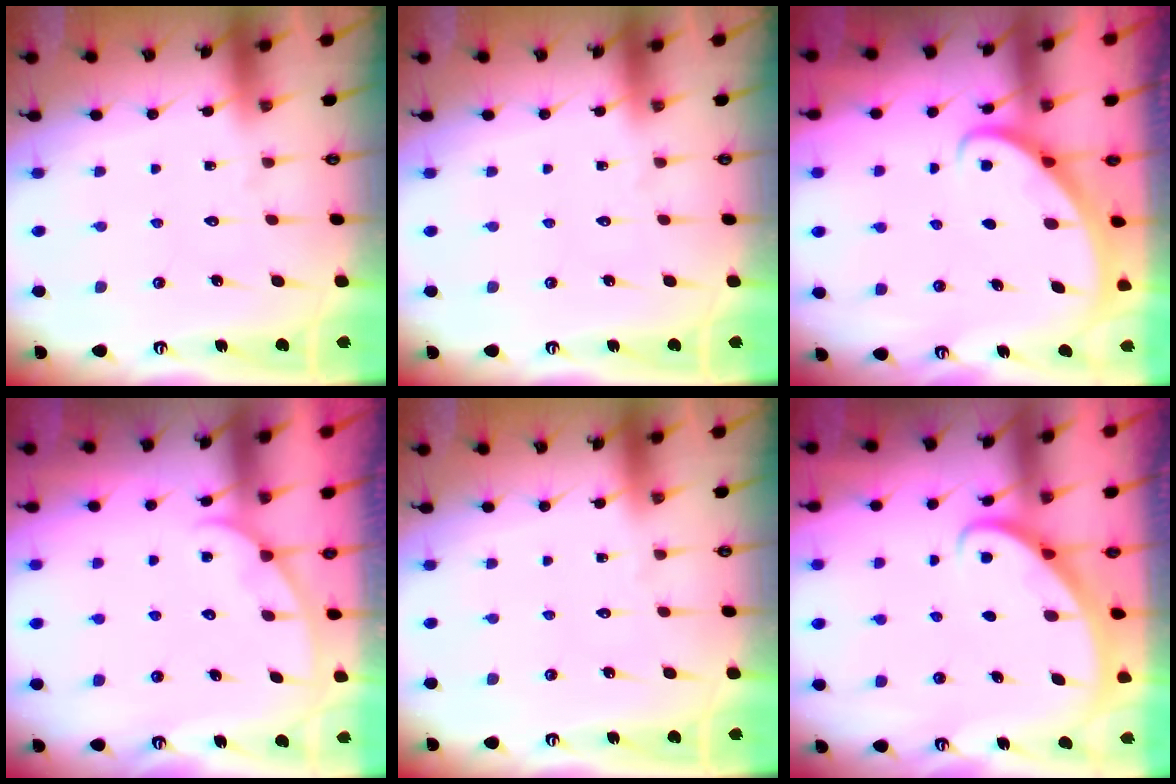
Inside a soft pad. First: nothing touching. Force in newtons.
{"total": 0.0}
{"total": 3.0, "press": 3.0, "slide": 0.2}
{"total": 2.4, "press": 2.4, "slide": 0.3}
{"total": 0.0}
{"total": 2.9, "press": 2.9, "slide": 0.2}